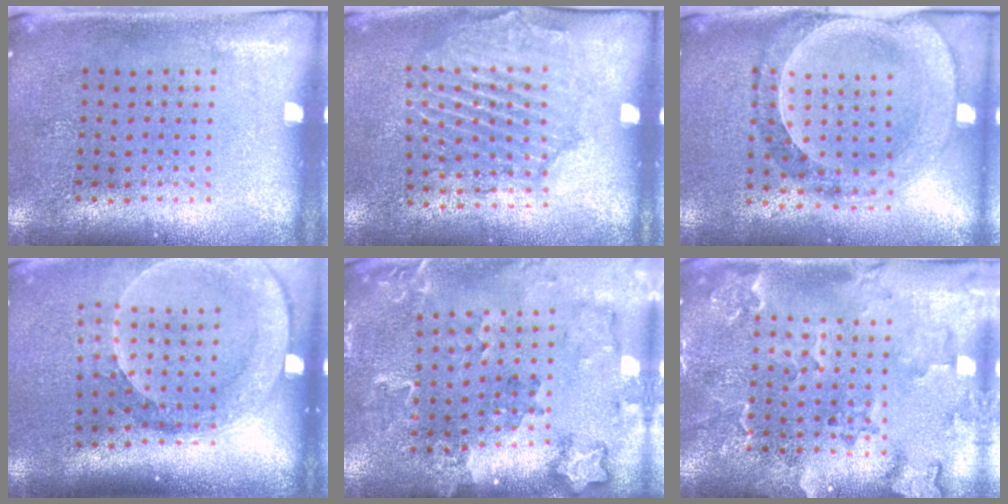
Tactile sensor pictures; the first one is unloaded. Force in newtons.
{"total": 1.6, "press": 1.6, "slide": 0.3}
{"total": 1.5, "press": 1.5, "slide": 0.3}
{"total": 2.6, "press": 2.0, "slide": 1.7}
{"total": 1.8, "press": 1.8, "slide": 0.2}
{"total": 2.3, "press": 2.1, "slide": 0.8}